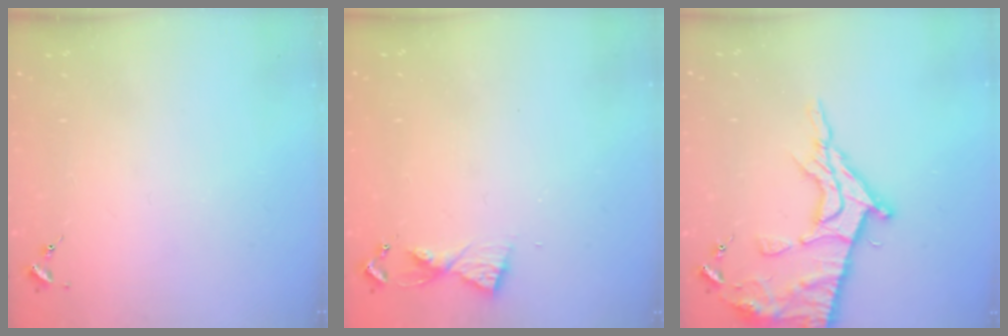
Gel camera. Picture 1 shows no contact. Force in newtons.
{"total": 5.5, "press": 5.4, "slide": 0.6}
{"total": 16.7, "press": 16.7, "slide": 1.6}